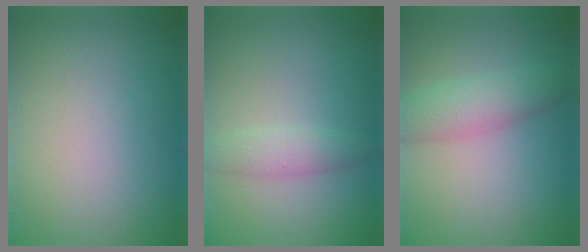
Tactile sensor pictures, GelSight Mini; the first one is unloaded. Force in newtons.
{"total": 2.0, "press": 2.0, "slide": 0.1}
{"total": 3.5, "press": 3.5, "slide": 0.1}